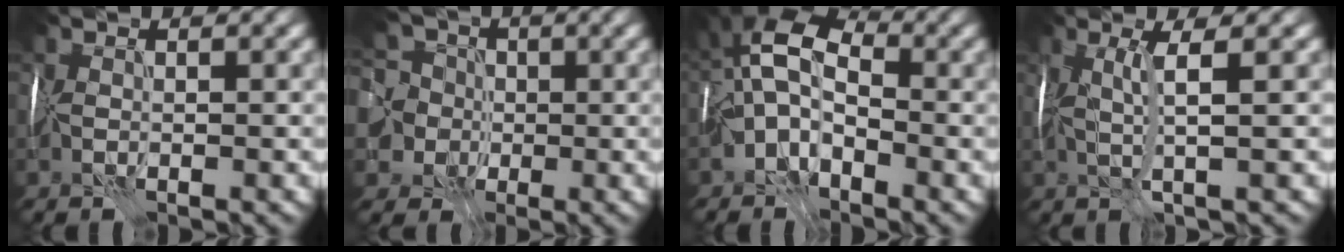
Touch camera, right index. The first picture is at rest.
{"total": 10.1, "force": [-1.8, 8.8, 4.7], "torque": [-0.097, 0.004, -0.072]}
{"total": 8.1, "force": [-0.8, 5.0, 6.3], "torque": [-0.113, 0.033, -0.033]}
{"total": 2.6, "force": [0.7, 0.0, 2.5], "torque": [-0.050, 0.004, 0.018]}